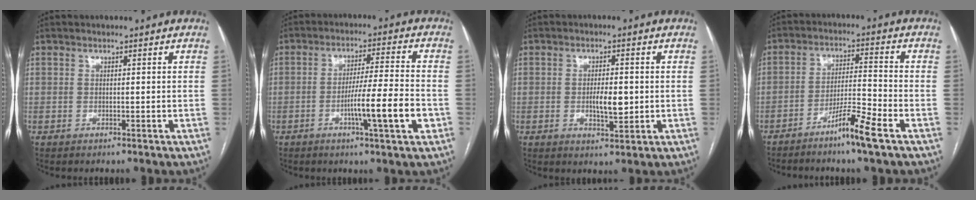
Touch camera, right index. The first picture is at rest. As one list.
[{"total": 10.0, "force": [-3.2, -0.3, 9.4], "torque": [-0.157, -0.005, -0.056]}, {"total": 4.5, "force": [-0.4, 1.5, 4.2], "torque": [-0.073, -0.003, -0.003]}, {"total": 7.2, "force": [-4.8, -0.8, 5.3], "torque": [-0.092, -0.009, -0.094]}]